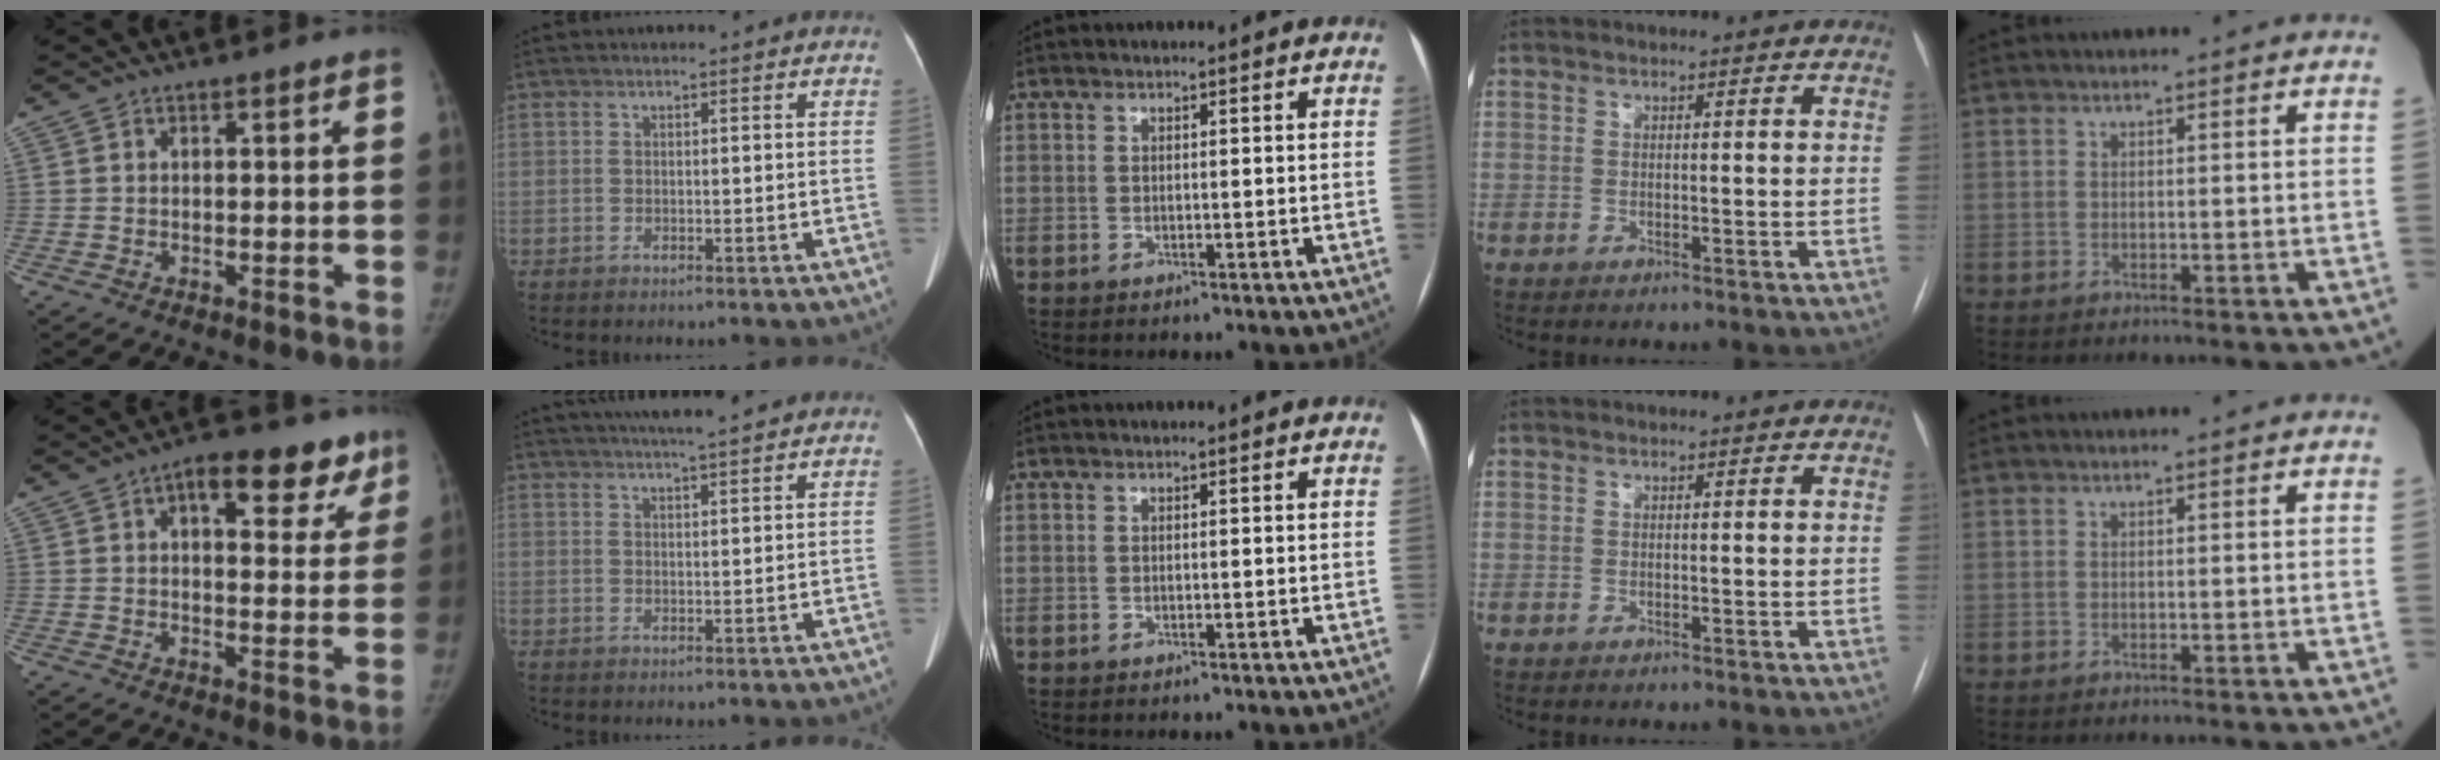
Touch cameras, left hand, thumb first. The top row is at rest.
{"thumb": {"total": 13.2, "force": [7.0, 6.4, 9.2], "torque": [-0.072, -0.008, 0.088]}, "index": {"total": 8.0, "force": [7.0, 0.3, 3.9], "torque": [-0.060, 0.025, 0.098]}}